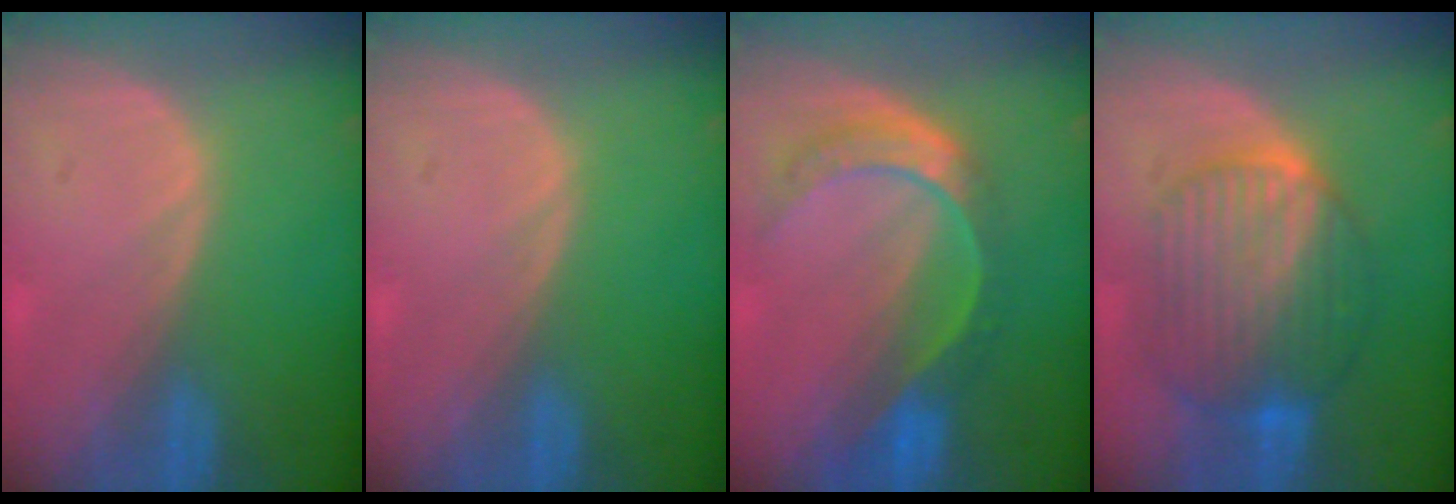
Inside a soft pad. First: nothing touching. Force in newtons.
{"total": 0.0}
{"total": 8.1, "press": 6.8, "slide": 4.4}
{"total": 10.1, "press": 10.0, "slide": 0.9}